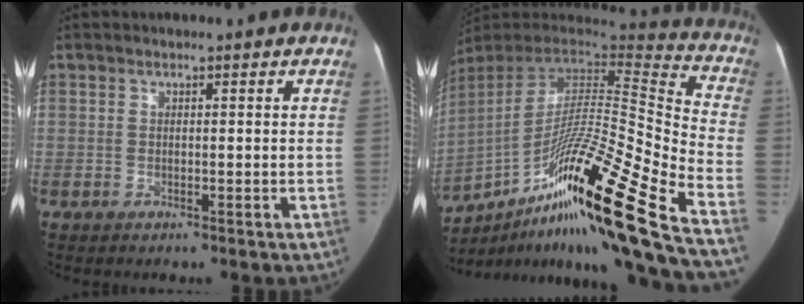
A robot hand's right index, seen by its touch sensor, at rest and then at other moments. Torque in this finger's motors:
{"motor_torque": [1.09, -1.04, 0.58, 0.21]}